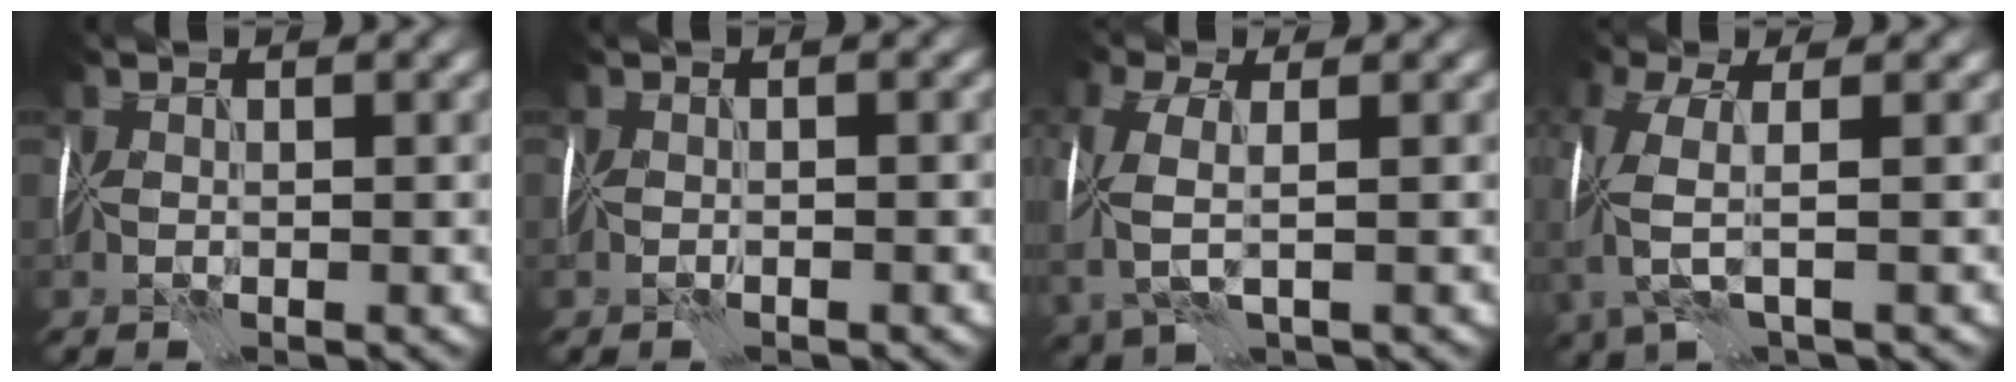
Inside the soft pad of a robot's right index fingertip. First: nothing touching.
{"total": 1.0, "force": [-0.1, 0.3, 1.0], "torque": [-0.008, 0.000, -0.006]}
{"total": 5.3, "force": [-0.3, 2.7, 4.6], "torque": [-0.121, -0.003, -0.010]}
{"total": 4.9, "force": [-1.0, 1.9, 4.4], "torque": [-0.120, -0.007, -0.028]}